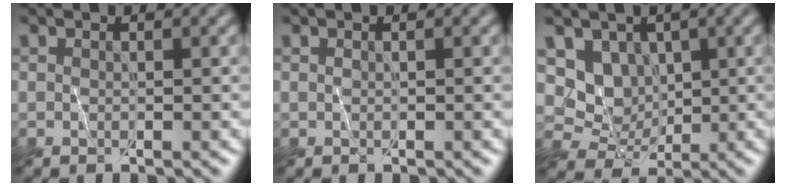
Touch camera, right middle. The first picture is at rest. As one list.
[{"total": 0.0}, {"total": 2.8, "force": [1.3, 2.5, 0.5], "torque": [-0.004, -0.009, 0.013]}]